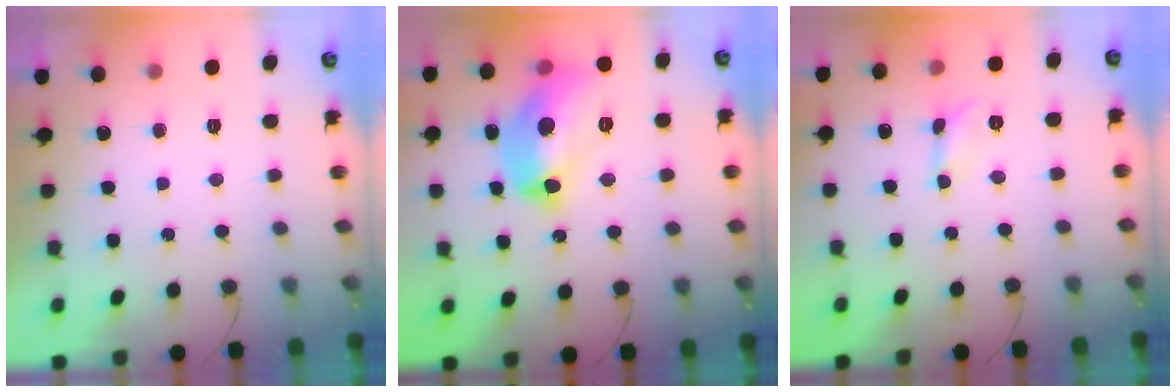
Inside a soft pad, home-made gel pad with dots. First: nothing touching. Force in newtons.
{"total": 16.2, "press": 16.2, "slide": 1.4}
{"total": 2.5, "press": 2.5, "slide": 0.3}